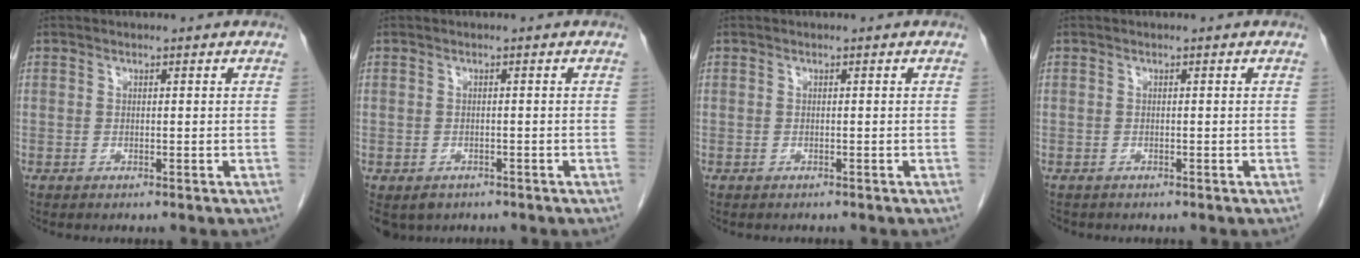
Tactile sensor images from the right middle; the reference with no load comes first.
{"total": 4.8, "force": [-3.0, 3.5, 1.4], "torque": [-0.025, -0.002, -0.042]}
{"total": 0.7, "force": [-0.7, 0.3, 0.1], "torque": [-0.013, -0.002, -0.011]}
{"total": 1.3, "force": [-1.2, 0.6, 0.3], "torque": [-0.016, -0.004, -0.016]}